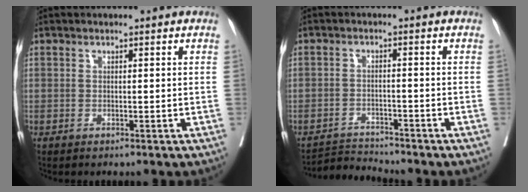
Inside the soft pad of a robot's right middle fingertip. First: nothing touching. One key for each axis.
{"total": 3.9, "fx": -3.5, "fy": -0.9, "fz": -1.4, "tx": 0.025, "ty": -0.009, "tz": -0.059}